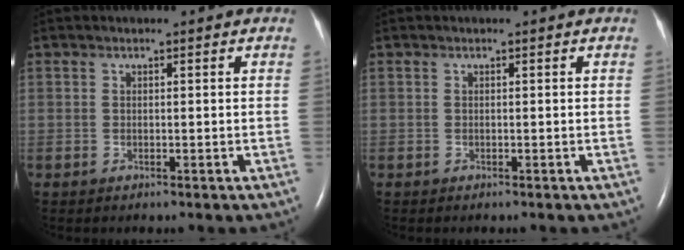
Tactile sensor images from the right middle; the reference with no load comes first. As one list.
[{"total": 0.0}]